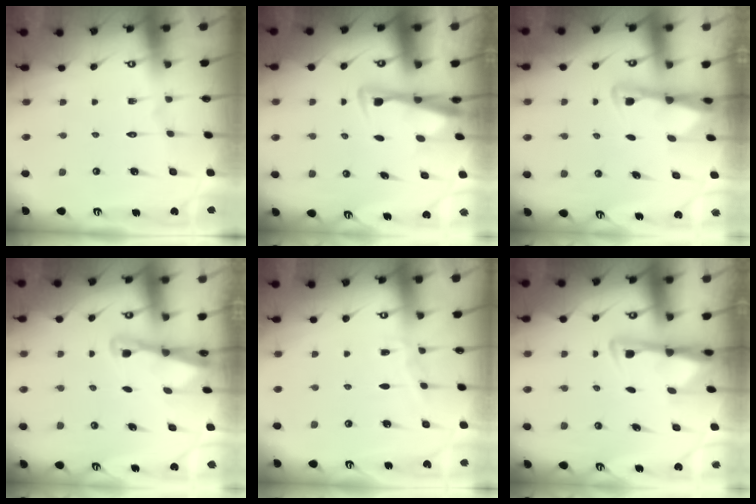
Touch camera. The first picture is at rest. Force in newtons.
{"total": 3.4, "press": 3.3, "slide": 0.9}
{"total": 2.3, "press": 2.2, "slide": 0.3}
{"total": 2.0, "press": 2.0, "slide": 0.3}
{"total": 4.2, "press": 4.1, "slide": 0.6}
{"total": 2.8, "press": 2.8, "slide": 0.5}